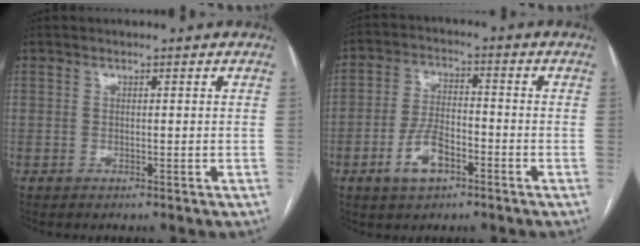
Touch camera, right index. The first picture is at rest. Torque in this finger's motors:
{"motor_torque": [-0.11, -0.07, -0.25, -0.12]}